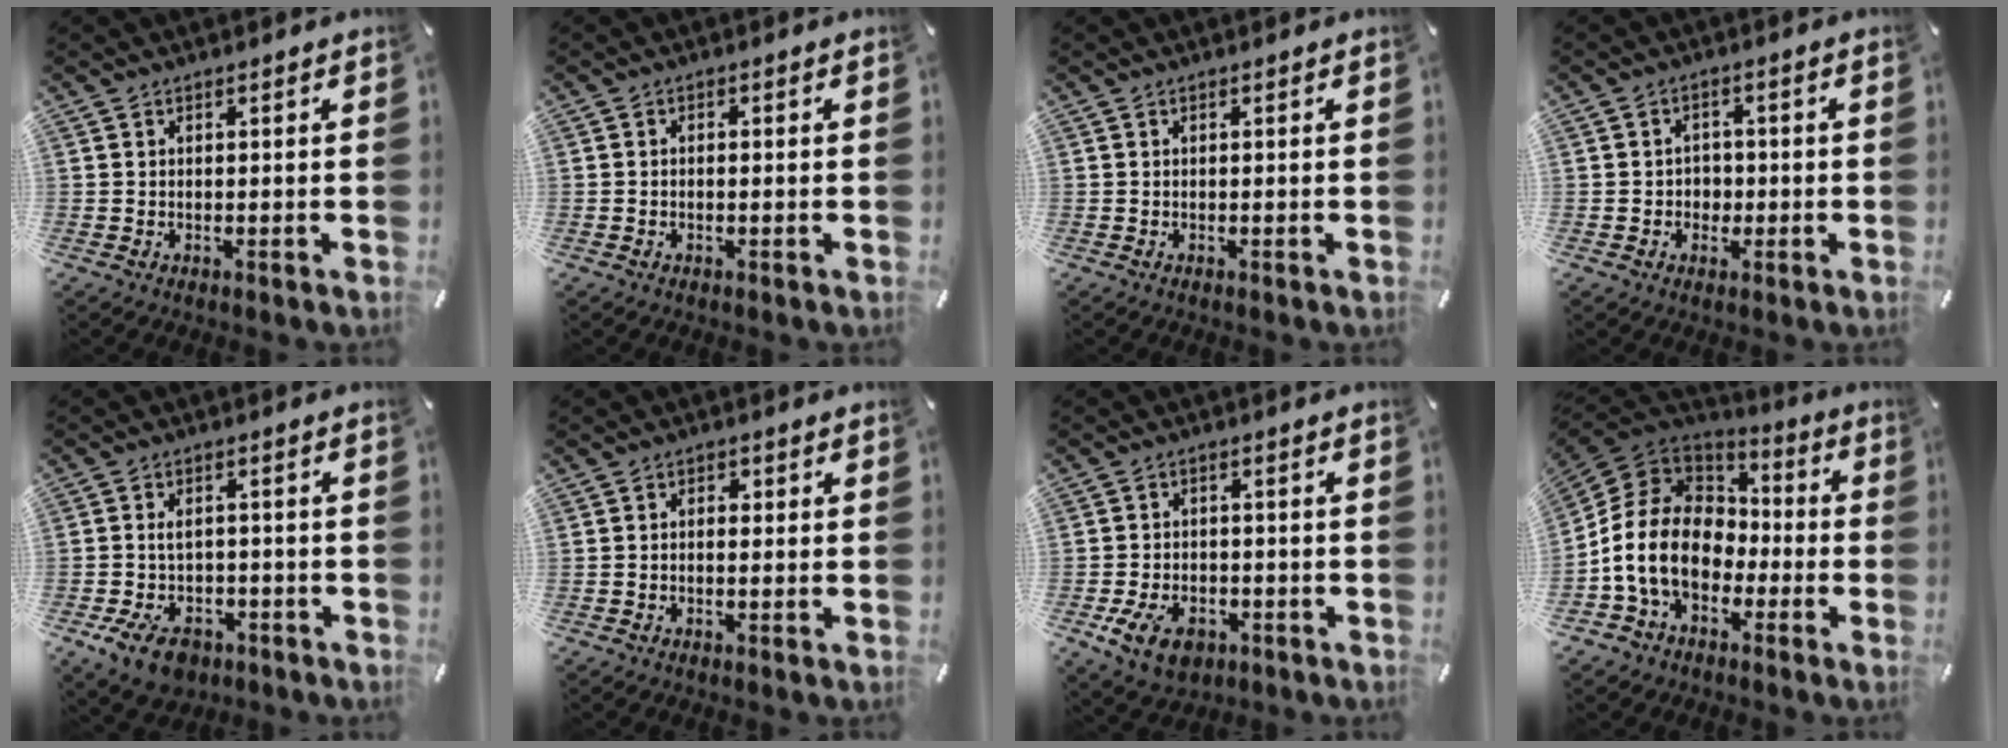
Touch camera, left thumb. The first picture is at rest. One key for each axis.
{"total": 1.0, "fx": -0.5, "fy": 0.4, "fz": 0.7, "tx": -0.015, "ty": -0.002, "tz": -0.010}
{"total": 0.0}
{"total": 3.4, "fx": -0.7, "fy": 3.2, "fz": 1.1, "tx": -0.017, "ty": 0.002, "tz": -0.018}
{"total": 8.2, "fx": -2.8, "fy": 5.7, "fz": 5.1, "tx": -0.101, "ty": 0.012, "tz": -0.048}
{"total": 2.3, "fx": -0.6, "fy": 1.4, "fz": 1.6, "tx": -0.031, "ty": 0.005, "tz": -0.012}
{"total": 8.1, "fx": -3.7, "fy": 5.5, "fz": 4.6, "tx": -0.110, "ty": 0.010, "tz": -0.067}
{"total": 15.7, "fx": -4.4, "fy": 12.0, "fz": 9.1, "tx": -0.212, "ty": 0.022, "tz": -0.080}